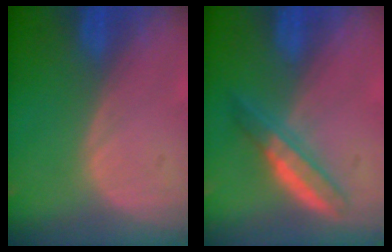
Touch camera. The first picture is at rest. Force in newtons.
{"total": 4.6, "press": 4.6, "slide": 0.1}